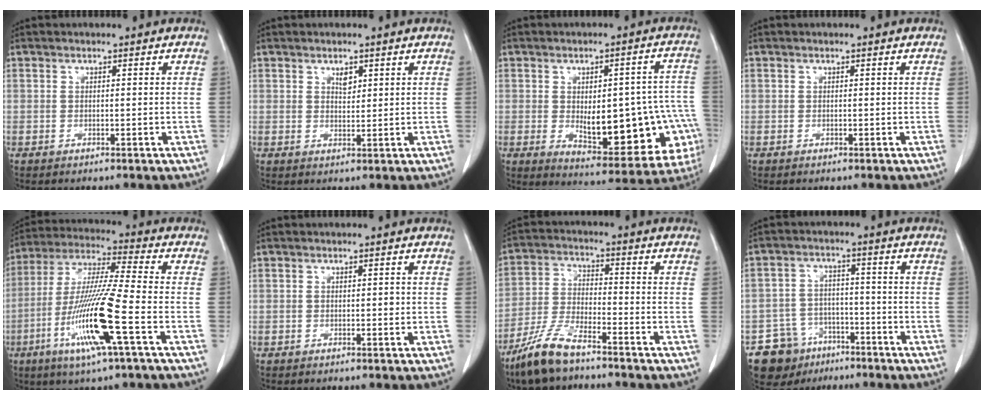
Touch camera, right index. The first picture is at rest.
{"total": 1.9, "force": [1.1, 0.9, 1.2], "torque": [-0.020, -0.003, 0.021]}
{"total": 18.8, "force": [-3.6, 7.2, 17.0], "torque": [-0.156, 0.027, -0.015]}
{"total": 0.0}
{"total": 15.3, "force": [-5.4, -0.4, 14.4], "torque": [-0.297, -0.018, -0.106]}
{"total": 0.7, "force": [-0.1, 0.3, 0.6], "torque": [-0.008, 0.001, -0.001]}
{"total": 8.9, "force": [-6.9, 1.8, 5.3], "torque": [-0.119, -0.017, -0.139]}
{"total": 8.7, "force": [-5.6, 6.5, 1.0], "torque": [-0.021, 0.024, -0.086]}